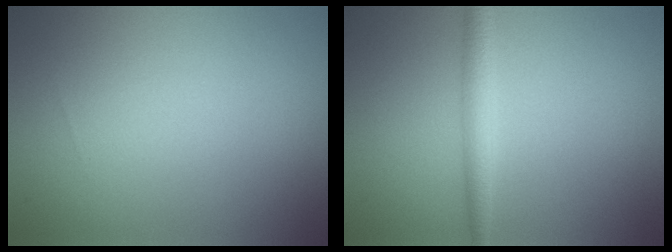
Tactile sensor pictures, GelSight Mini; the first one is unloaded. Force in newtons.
{"total": 2.2, "press": 2.2, "slide": 0.0}